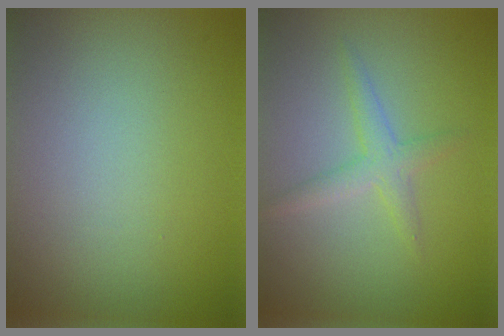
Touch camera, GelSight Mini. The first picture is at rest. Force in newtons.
{"total": 2.0, "press": 2.0, "slide": 0.1}